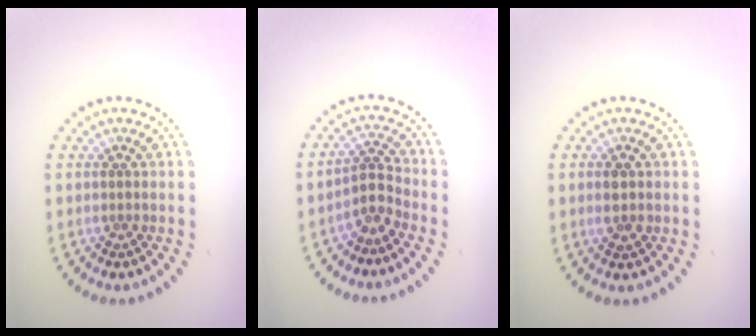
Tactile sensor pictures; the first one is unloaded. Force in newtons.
{"total": 2.4, "press": 1.7, "slide": 1.7}
{"total": 1.6, "press": 1.6, "slide": 0.2}